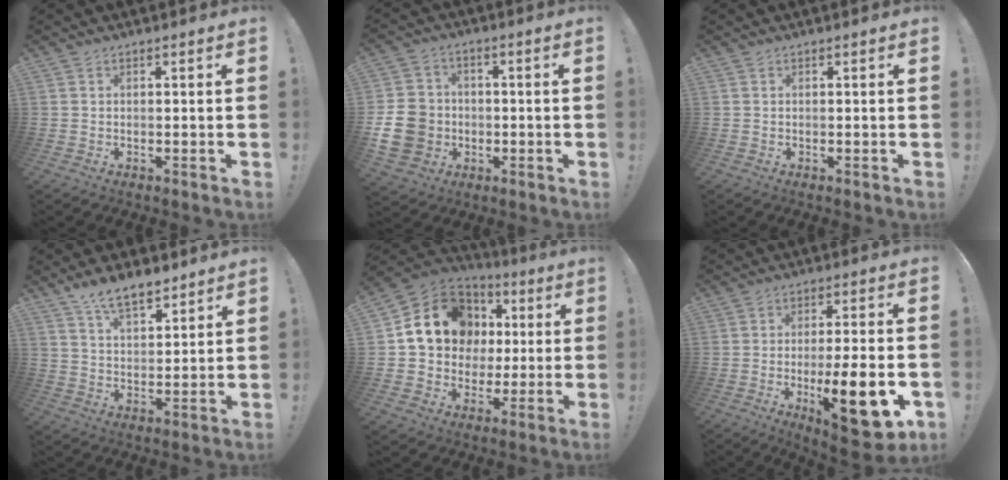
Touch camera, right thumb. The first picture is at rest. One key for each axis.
{"total": 13.8, "fx": -2.8, "fy": 12.0, "fz": 6.3, "tx": -0.111, "ty": 0.024, "tz": -0.044}
{"total": 0.0}
{"total": 9.4, "fx": 7.4, "fy": 3.6, "fz": 4.6, "tx": -0.078, "ty": -0.041, "tz": 0.139}
{"total": 17.4, "fx": 5.4, "fy": 14.4, "fz": 8.2, "tx": -0.114, "ty": -0.014, "tz": 0.124}
{"total": 18.4, "fx": -5.3, "fy": 5.2, "fz": 16.8, "tx": -0.222, "ty": 0.014, "tz": -0.072}